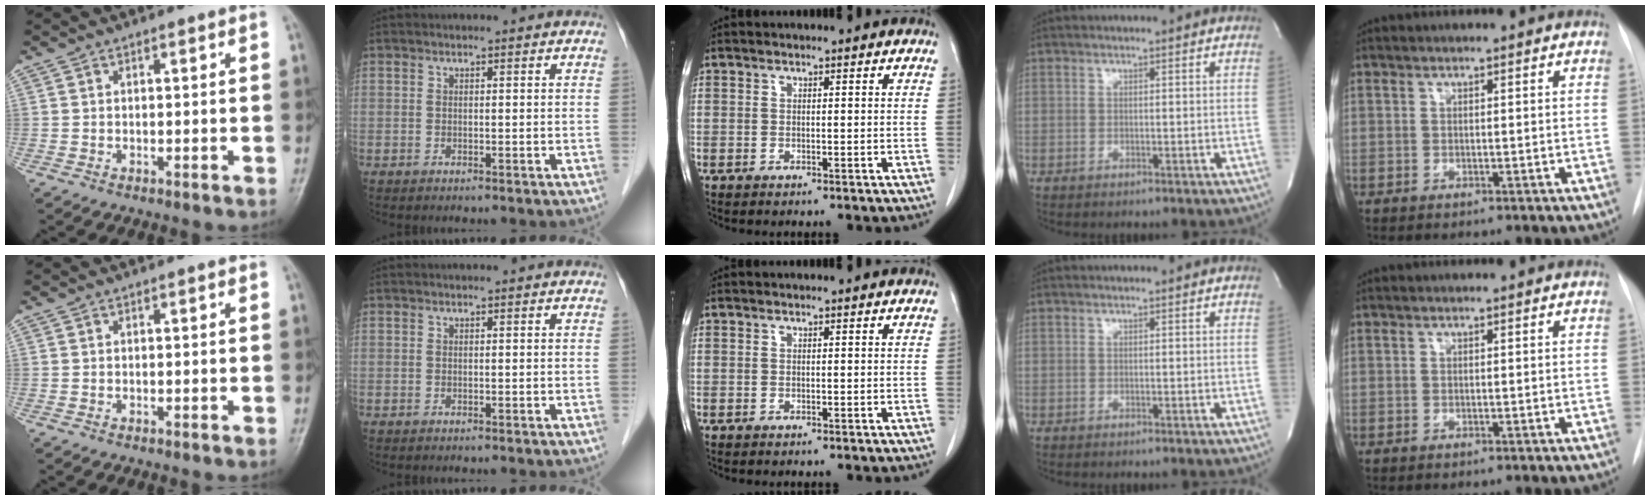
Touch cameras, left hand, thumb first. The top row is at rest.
{}